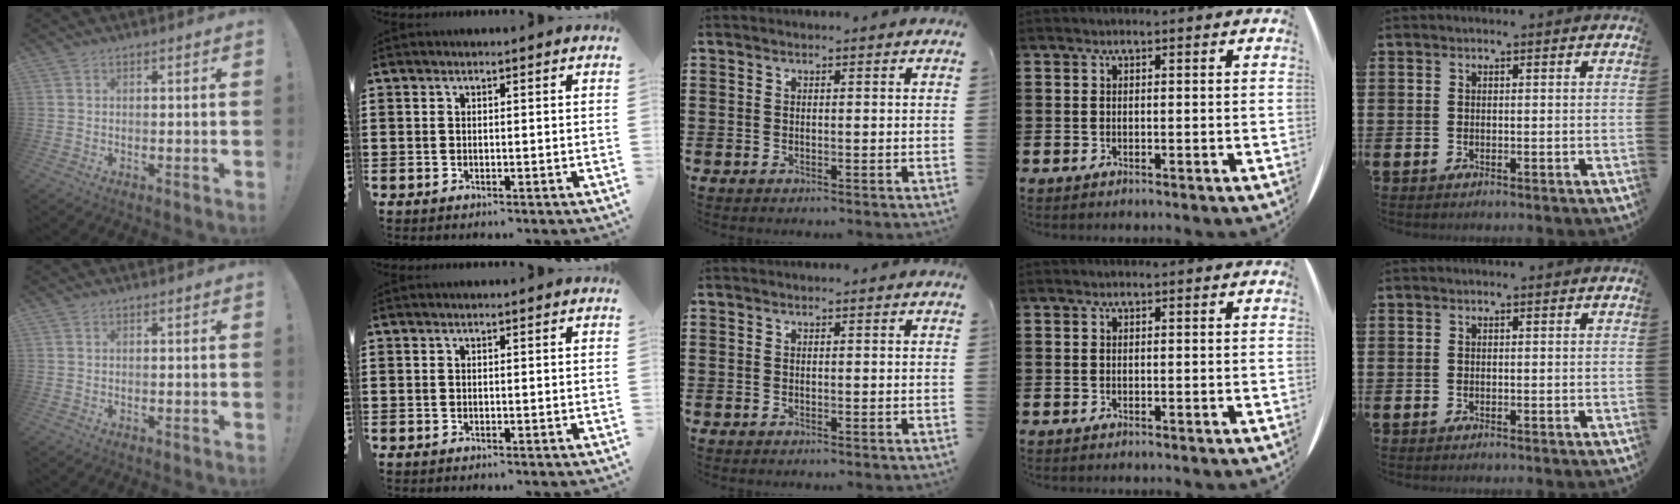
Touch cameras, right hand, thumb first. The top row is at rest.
{}